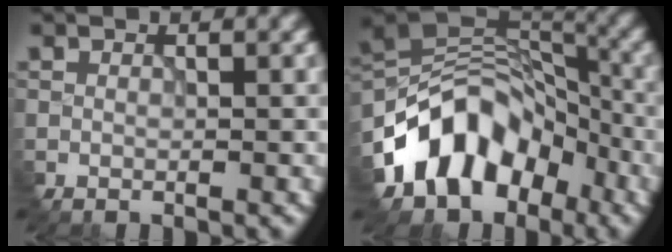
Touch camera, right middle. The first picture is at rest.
{"total": 9.4, "force": [-5.5, 6.4, 4.3], "torque": [-0.070, 0.014, -0.108]}